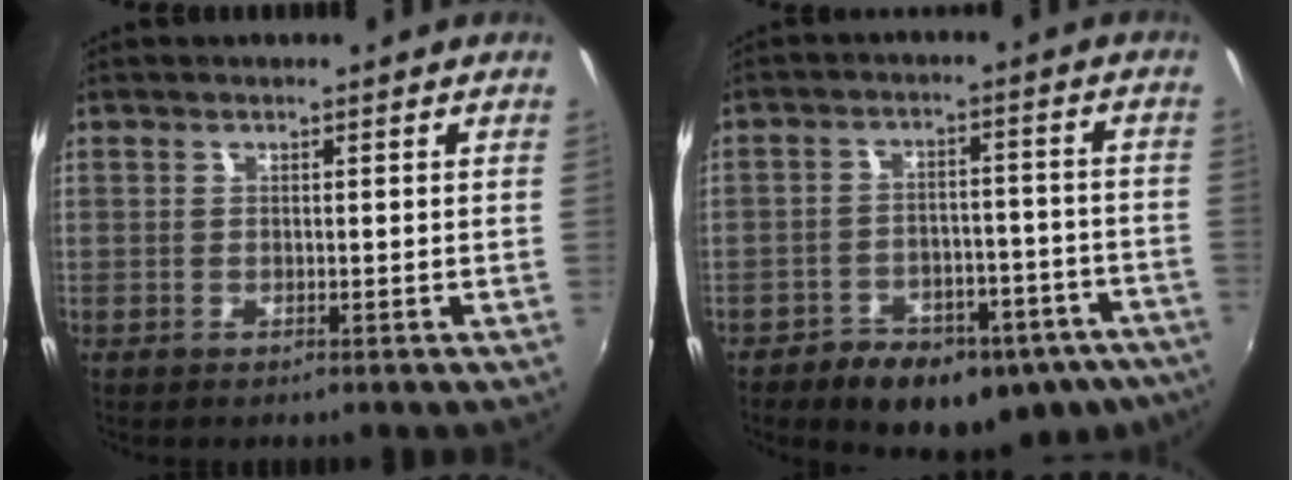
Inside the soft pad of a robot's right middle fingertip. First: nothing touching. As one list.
[{"total": 20.1, "force": [-14.2, 10.2, 10.0], "torque": [-0.172, 0.005, -0.165]}]